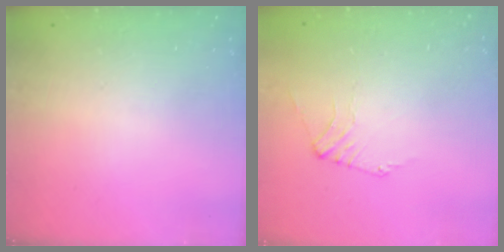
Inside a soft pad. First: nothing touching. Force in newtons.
{"total": 1.9, "press": 1.9, "slide": 0.5}